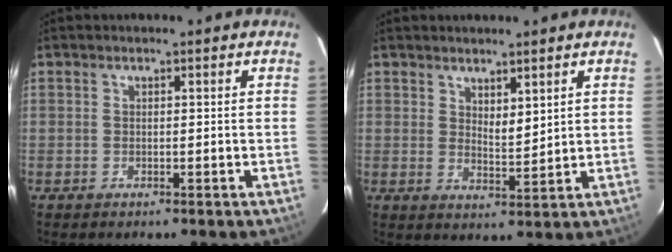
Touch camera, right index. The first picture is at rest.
{"total": 3.3, "force": [2.0, 0.9, 2.4], "torque": [-0.045, -0.012, 0.042]}